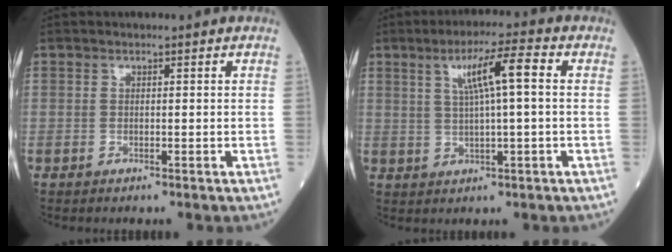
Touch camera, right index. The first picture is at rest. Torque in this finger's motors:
{"motor_torque": [0.68, 0.04, 0.13, 0.04]}